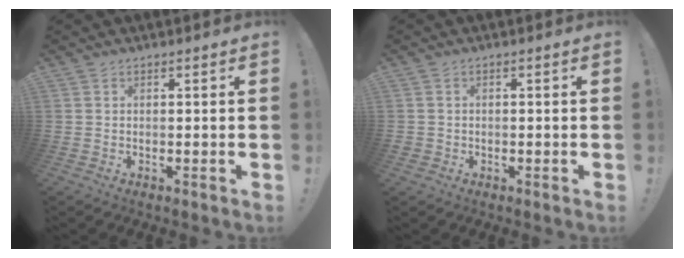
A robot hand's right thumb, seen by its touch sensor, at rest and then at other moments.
{"total": 1.2, "force": [-0.2, 1.2, 0.3], "torque": [-0.013, 0.005, -0.001]}